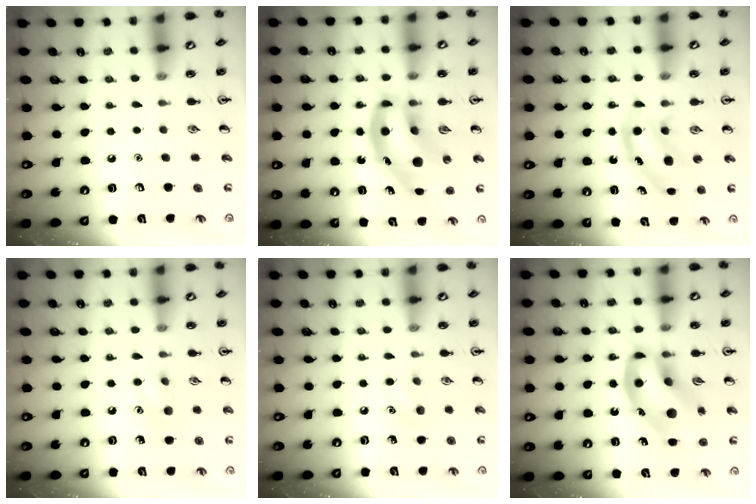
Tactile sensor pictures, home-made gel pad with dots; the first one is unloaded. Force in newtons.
{"total": 14.0, "press": 13.4, "slide": 3.8}
{"total": 4.9, "press": 4.8, "slide": 0.9}
{"total": 7.9, "press": 7.6, "slide": 1.9}
{"total": 5.9, "press": 5.6, "slide": 1.8}
{"total": 15.5, "press": 15.2, "slide": 2.9}